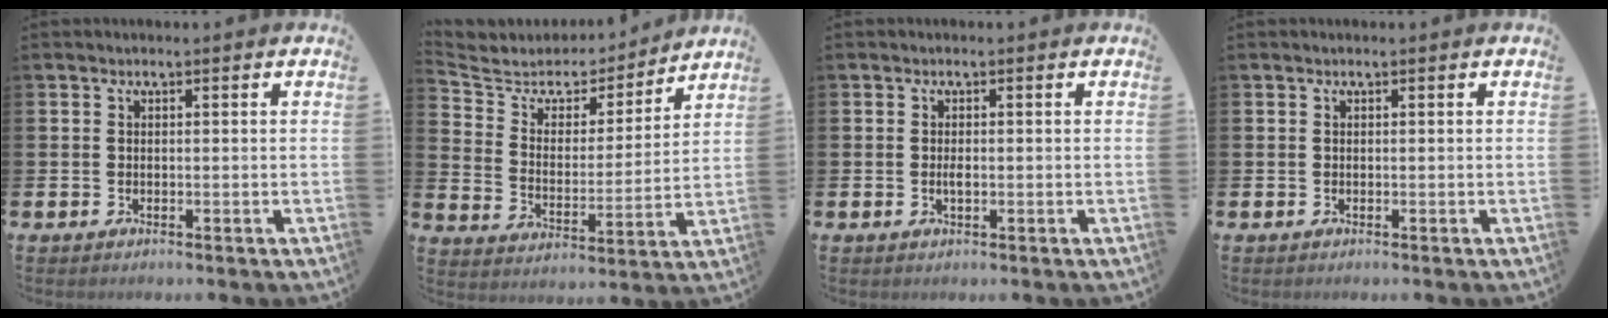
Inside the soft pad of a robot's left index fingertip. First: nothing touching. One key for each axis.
{"total": 5.3, "fx": 4.5, "fy": 2.8, "fz": 0.5, "tx": -0.044, "ty": -0.038, "tz": 0.071}
{"total": 1.0, "fx": -0.1, "fy": 0.4, "fz": 1.0, "tx": -0.012, "ty": -0.003, "tz": -0.003}
{"total": 0.0}